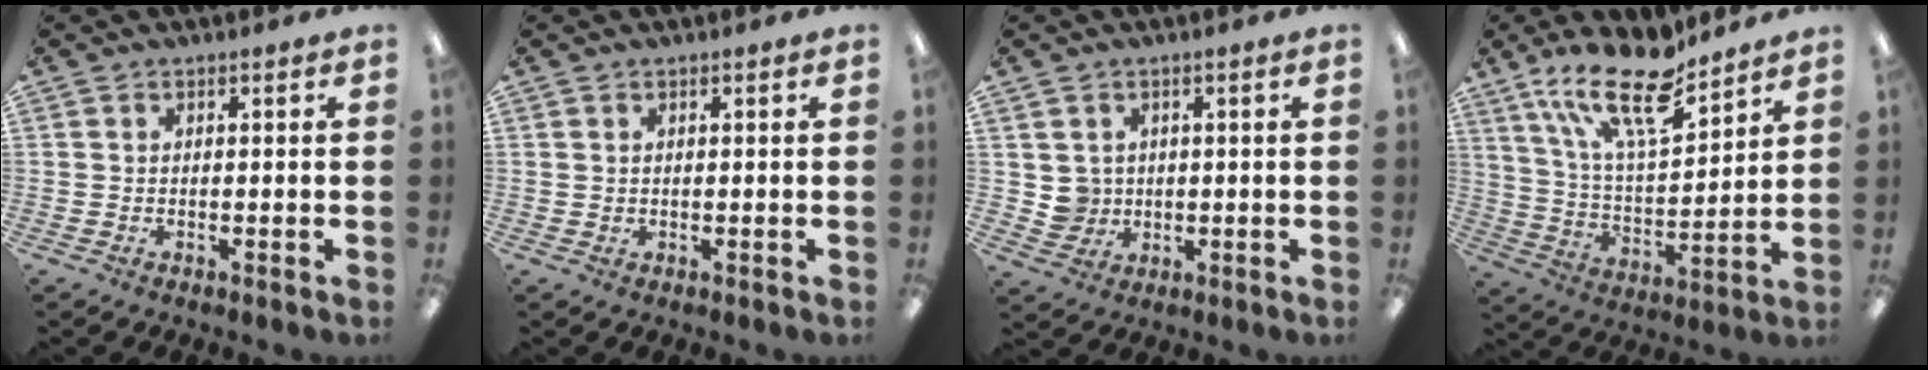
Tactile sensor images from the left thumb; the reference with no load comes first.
{"total": 0.7, "force": [0.6, 0.3, 0.1], "torque": [-0.003, 0.000, 0.012]}
{"total": 4.1, "force": [1.8, 3.7, -0.1], "torque": [-0.006, -0.004, 0.034]}
{"total": 19.6, "force": [13.8, 6.6, 12.3], "torque": [-0.223, -0.073, 0.238]}